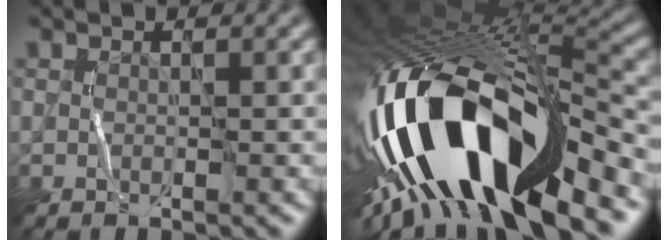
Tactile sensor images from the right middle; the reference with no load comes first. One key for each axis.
{"total": 18.3, "fx": -5.2, "fy": 7.6, "fz": 15.8, "tx": -0.301, "ty": -0.008, "tz": -0.078}